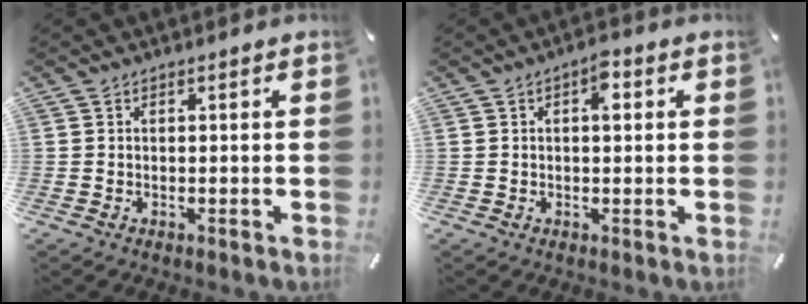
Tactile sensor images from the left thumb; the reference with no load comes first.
{"total": 3.7, "force": [1.0, 1.8, 3.1], "torque": [-0.035, -0.004, 0.007]}